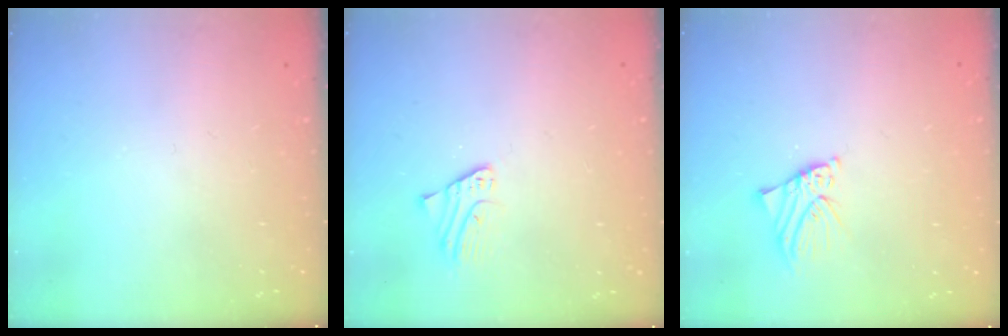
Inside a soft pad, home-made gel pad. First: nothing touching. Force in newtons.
{"total": 1.7, "press": 1.7, "slide": 0.1}
{"total": 3.3, "press": 3.3, "slide": 0.5}